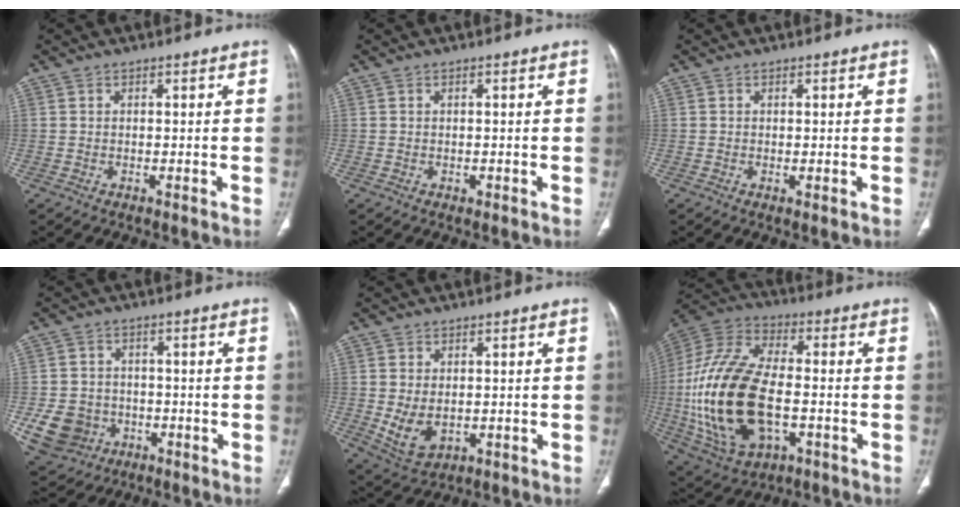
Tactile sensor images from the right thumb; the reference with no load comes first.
{"total": 0.6, "force": [-0.1, 0.4, 0.4], "torque": [-0.005, 0.000, 0.000]}
{"total": 0.8, "force": [0.0, 0.2, 0.8], "torque": [-0.016, -0.005, 0.001]}
{"total": 10.0, "force": [-3.0, 8.8, 3.8], "torque": [-0.070, 0.018, -0.037]}
{"total": 6.5, "force": [-0.5, 4.4, 4.8], "torque": [-0.083, -0.011, 0.010]}
{"total": 26.1, "force": [-3.7, 14.1, 21.7], "torque": [-0.463, 0.007, -0.053]}